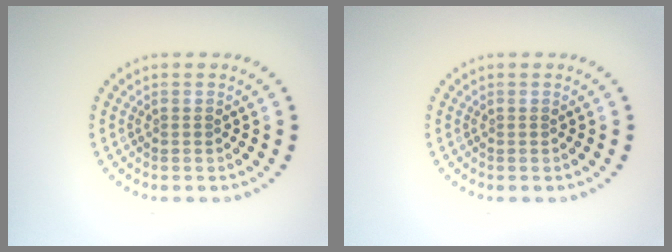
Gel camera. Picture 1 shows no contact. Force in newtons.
{"total": 0.0}